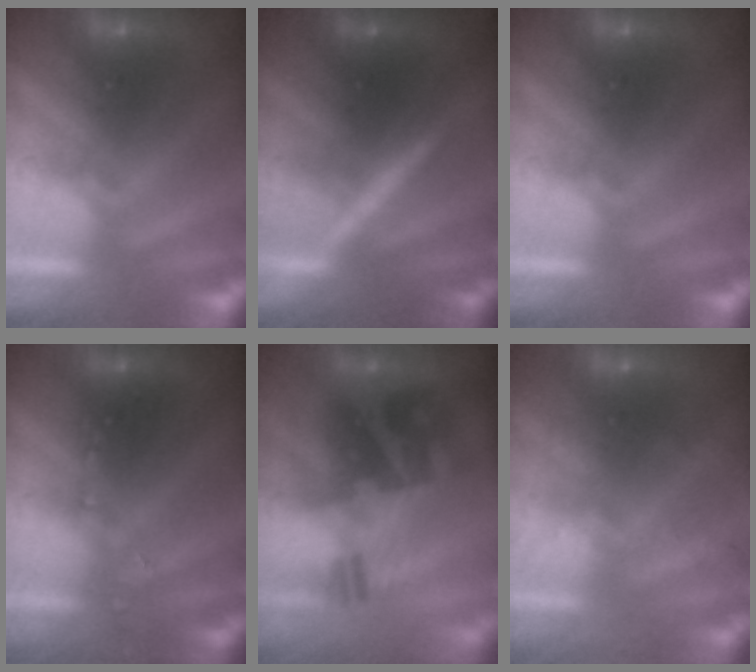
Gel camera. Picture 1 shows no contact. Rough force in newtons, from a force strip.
{"total": 3.9}
{"total": 0.0}
{"total": 2.4}
{"total": 2.2}
{"total": 2.1}